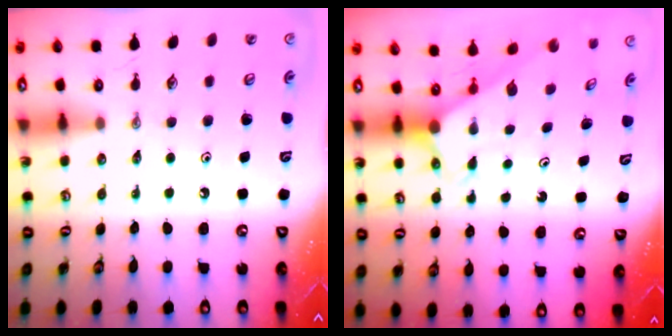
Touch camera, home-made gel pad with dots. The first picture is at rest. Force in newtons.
{"total": 2.6, "press": 2.6, "slide": 0.2}